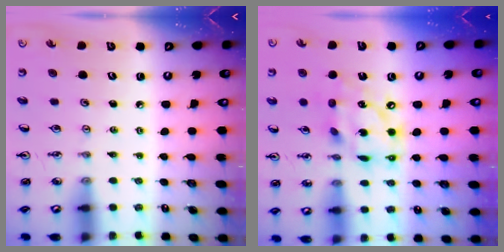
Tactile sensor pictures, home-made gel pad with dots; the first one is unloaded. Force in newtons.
{"total": 14.6, "press": 14.5, "slide": 1.7}